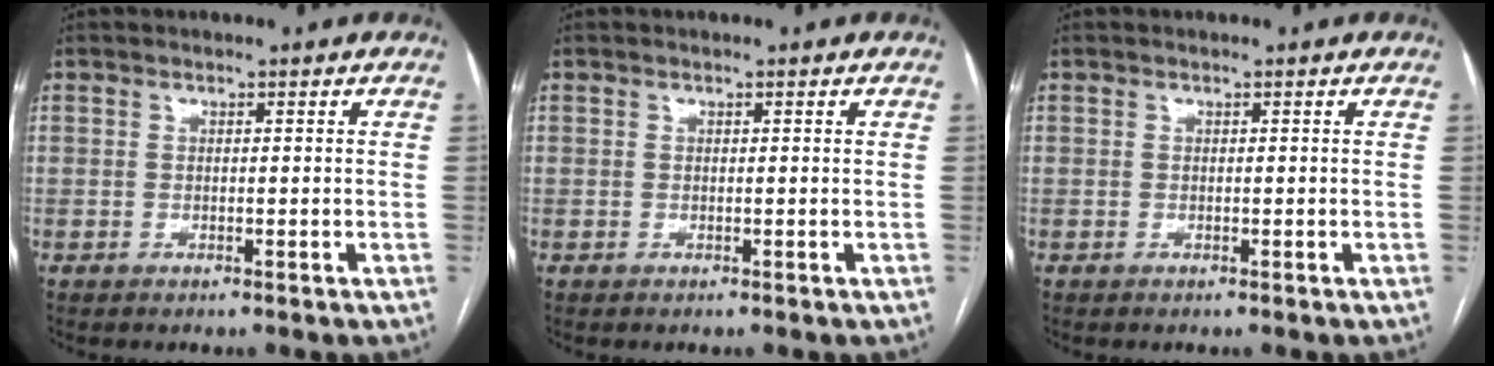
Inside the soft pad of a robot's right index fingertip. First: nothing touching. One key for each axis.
{"total": 0.0}
{"total": 0.0}